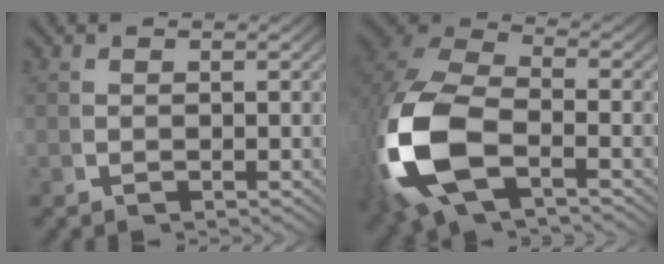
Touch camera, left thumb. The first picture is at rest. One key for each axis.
{"total": 13.6, "fx": -1.6, "fy": 8.9, "fz": 10.2, "tx": -0.275, "ty": -0.028, "tz": -0.020}